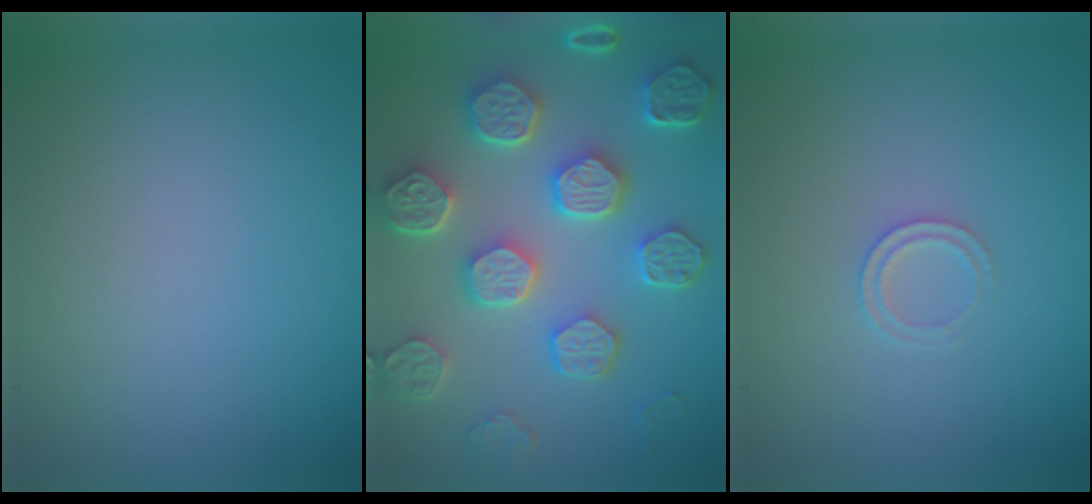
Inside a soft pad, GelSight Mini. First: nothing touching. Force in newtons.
{"total": 8.3, "press": 6.5, "slide": 5.2}
{"total": 1.2, "press": 1.2, "slide": 0.2}